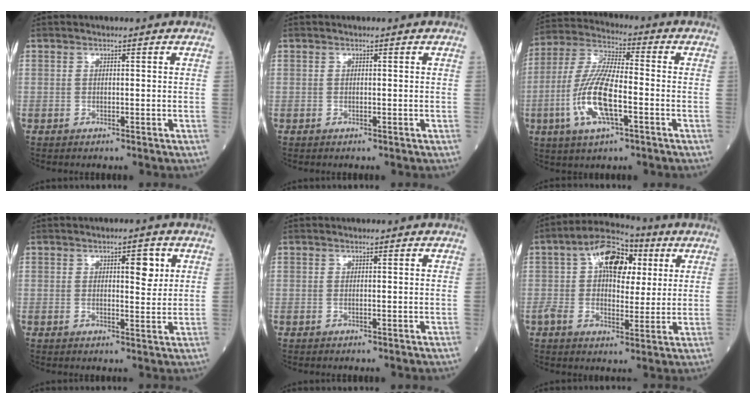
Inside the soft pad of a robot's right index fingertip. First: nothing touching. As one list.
[{"total": 0.0}, {"total": 12.6, "force": [-3.6, 3.2, 11.7], "torque": [-0.251, -0.002, -0.069]}, {"total": 3.8, "force": [1.4, 1.3, 3.3], "torque": [-0.044, 0.001, 0.018]}, {"total": 0.0}, {"total": 11.2, "force": [3.5, 5.8, 8.9], "torque": [-0.163, 0.042, 0.051]}]